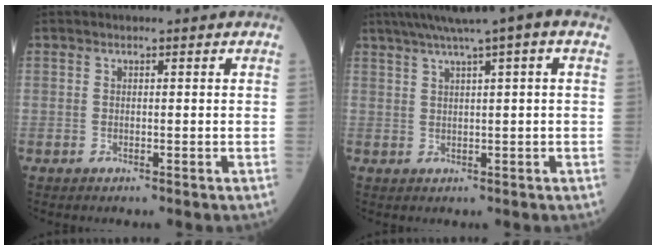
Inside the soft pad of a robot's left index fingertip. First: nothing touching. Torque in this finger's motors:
{"motor_torque": [1.07, -1.06, 0.35, 0.05]}